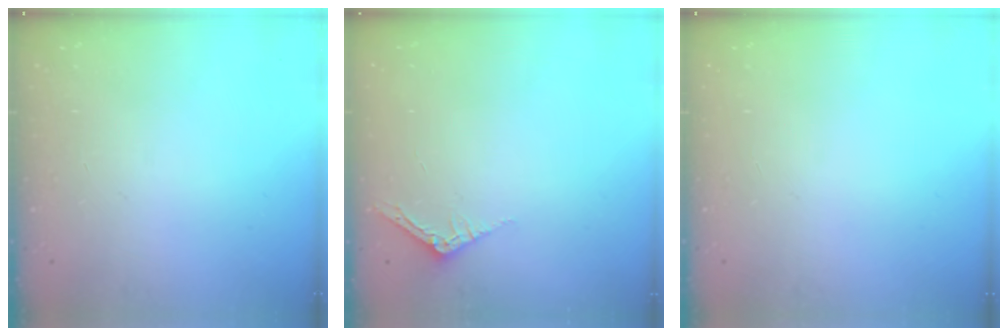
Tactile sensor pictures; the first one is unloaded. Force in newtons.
{"total": 2.5, "press": 2.5, "slide": 0.2}
{"total": 0.0}